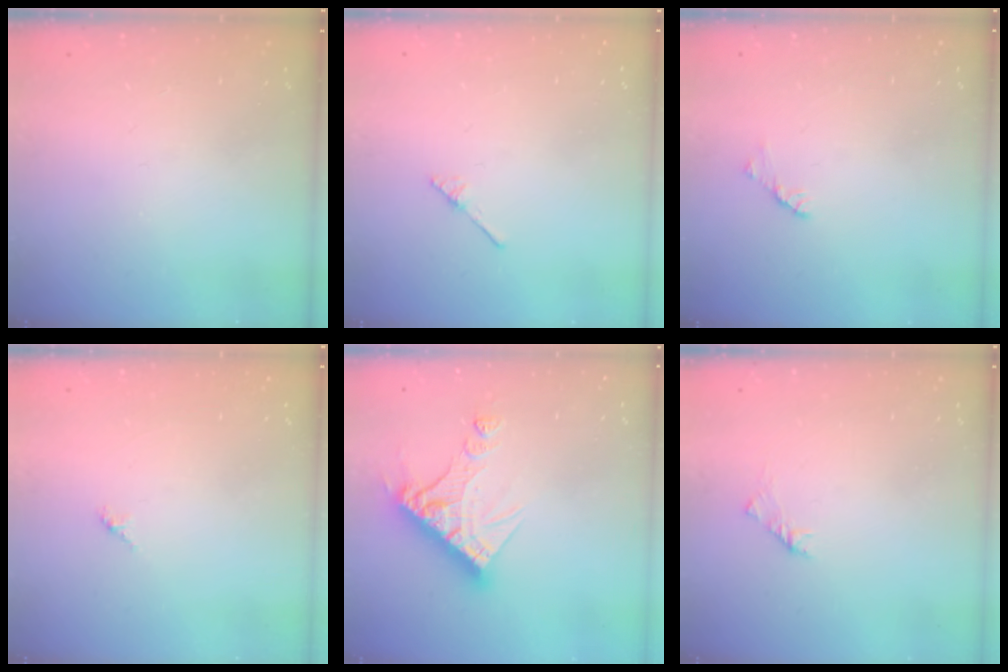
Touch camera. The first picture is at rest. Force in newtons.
{"total": 2.0, "press": 2.0, "slide": 0.2}
{"total": 1.7, "press": 1.6, "slide": 0.4}
{"total": 1.5, "press": 1.4, "slide": 0.4}
{"total": 13.4, "press": 13.4, "slide": 1.3}
{"total": 1.6, "press": 1.4, "slide": 0.6}